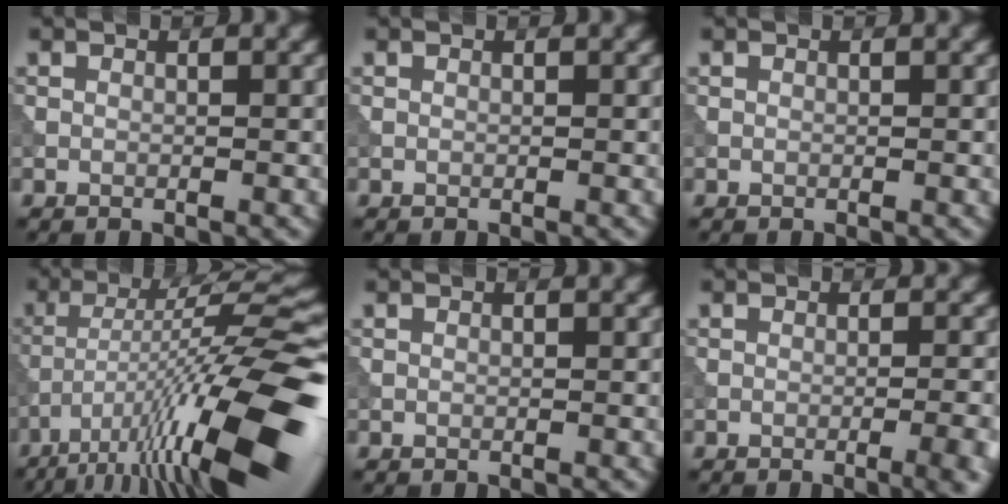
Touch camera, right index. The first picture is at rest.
{"total": 0.0}
{"total": 0.0}
{"total": 15.2, "force": [-6.9, 3.0, 13.2], "torque": [-0.223, 0.010, -0.107]}
{"total": 0.0}
{"total": 4.6, "force": [-1.6, 1.8, 3.9], "torque": [-0.025, 0.011, -0.013]}